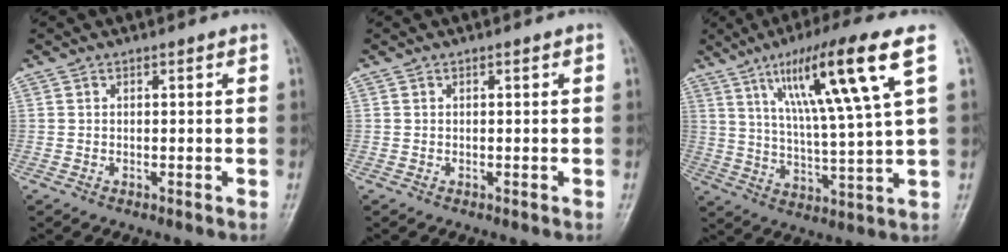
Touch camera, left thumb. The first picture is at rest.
{"total": 0.0}
{"total": 17.0, "force": [7.4, 1.2, 15.2], "torque": [-0.264, -0.021, 0.126]}